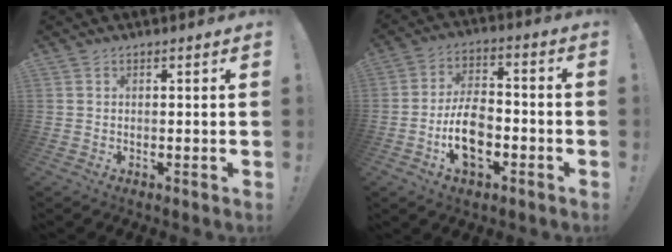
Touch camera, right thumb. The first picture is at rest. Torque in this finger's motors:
{"motor_torque": [0.02, 0.24, 0.05, 0.05, 0.28]}